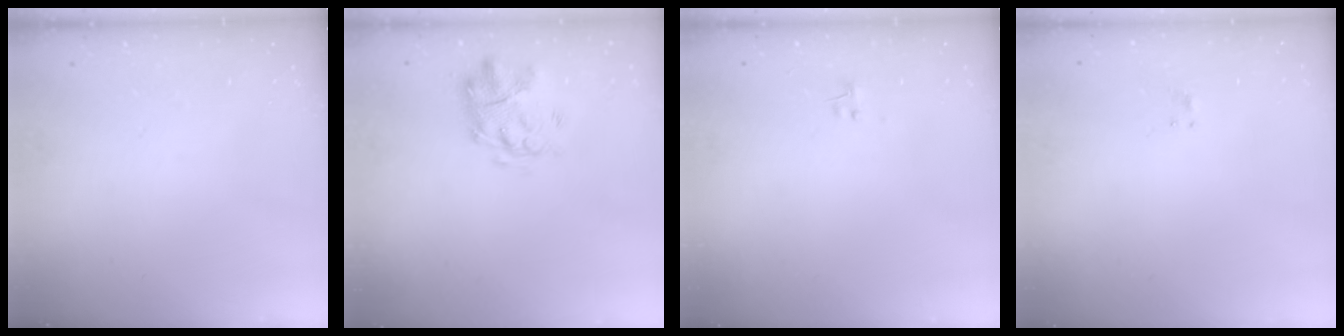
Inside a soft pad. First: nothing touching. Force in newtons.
{"total": 3.8, "press": 3.4, "slide": 1.7}
{"total": 0.6, "press": 0.6, "slide": 0.2}
{"total": 1.0, "press": 0.6, "slide": 0.7}